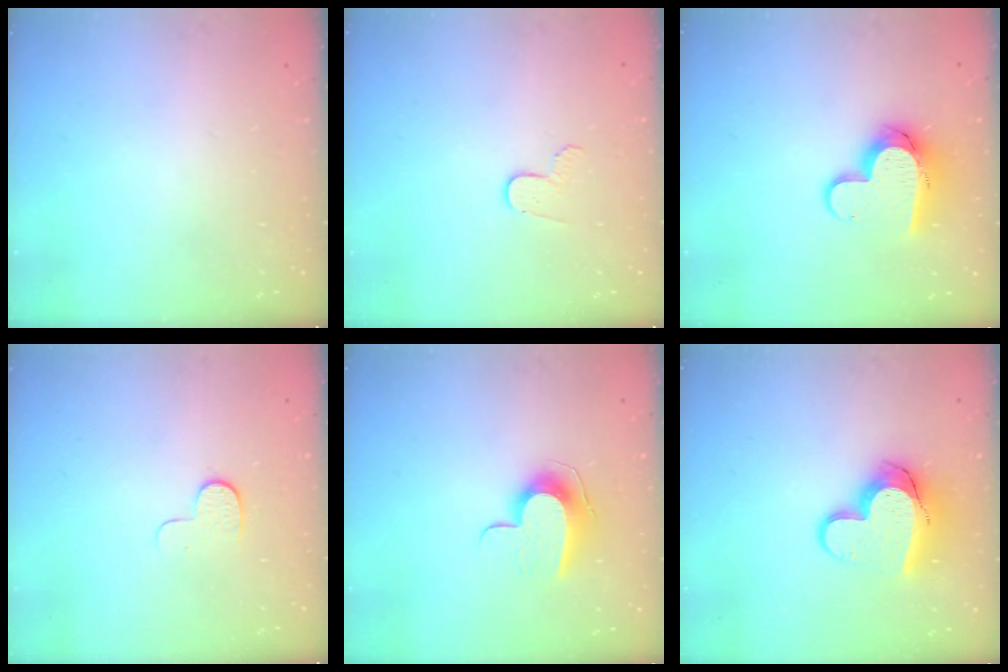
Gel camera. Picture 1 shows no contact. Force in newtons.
{"total": 4.5, "press": 4.5, "slide": 0.3}
{"total": 11.9, "press": 11.8, "slide": 1.1}
{"total": 5.7, "press": 5.7, "slide": 0.6}
{"total": 10.1, "press": 10.1, "slide": 0.5}
{"total": 13.4, "press": 13.4, "slide": 1.1}